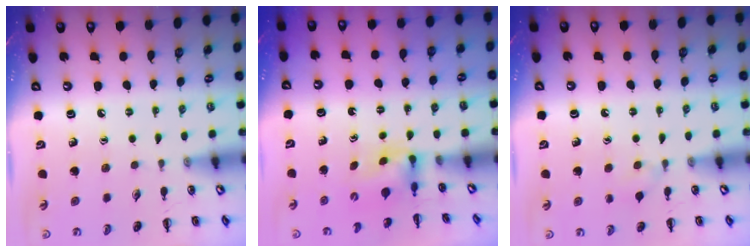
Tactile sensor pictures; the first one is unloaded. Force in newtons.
{"total": 2.9, "press": 2.6, "slide": 1.2}
{"total": 4.2, "press": 3.9, "slide": 1.6}